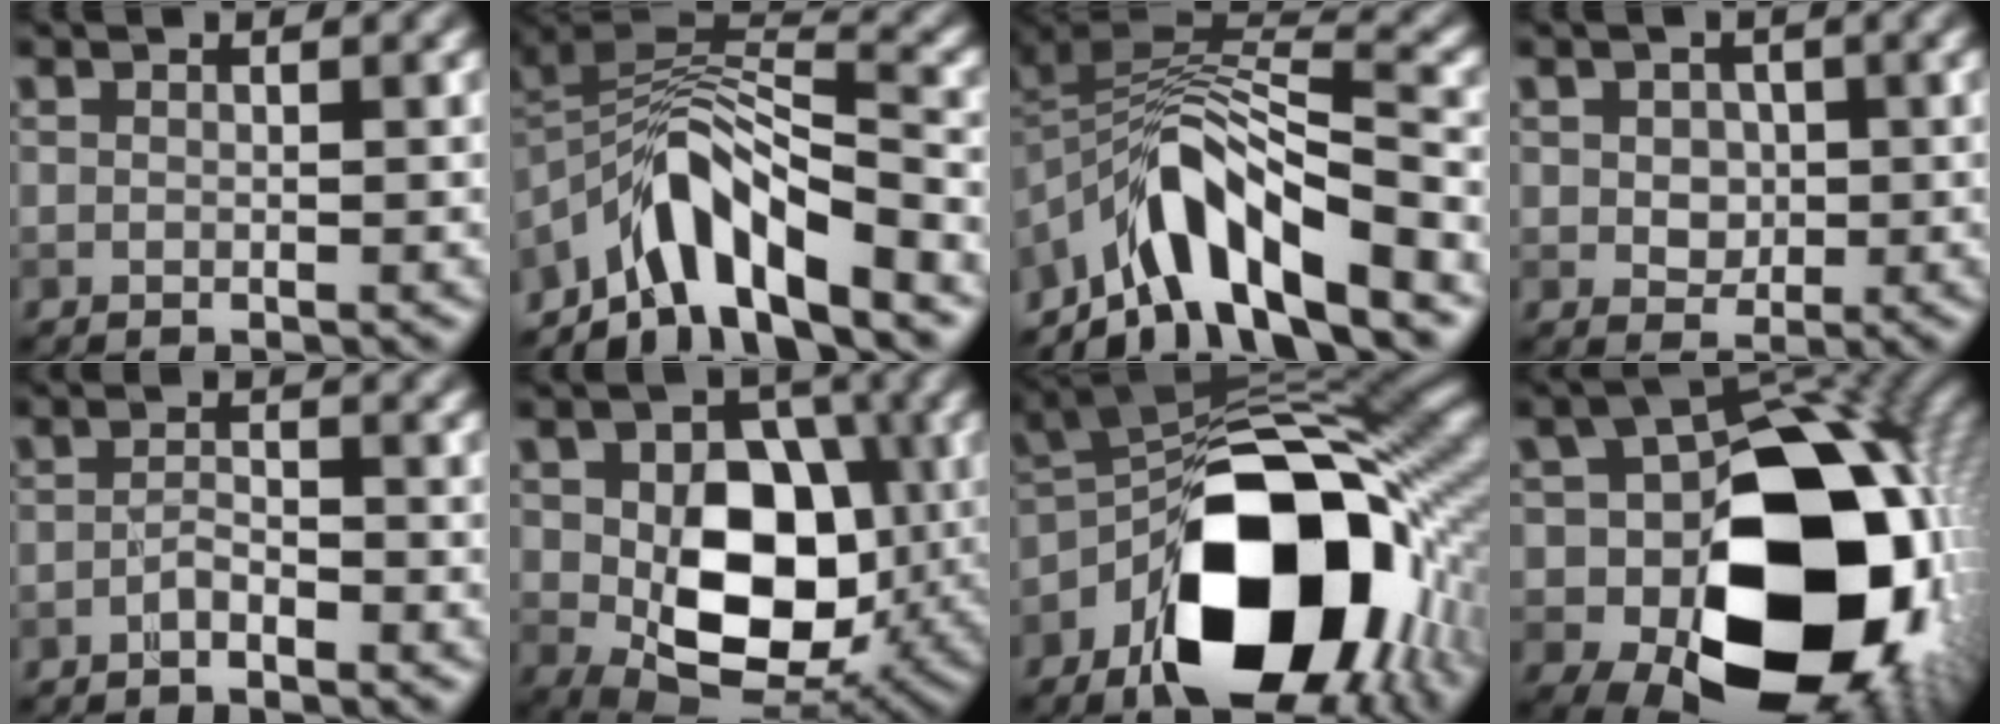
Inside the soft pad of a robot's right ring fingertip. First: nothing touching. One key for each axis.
{"total": 8.0, "fx": -5.8, "fy": 2.3, "fz": 5.1, "tx": -0.074, "ty": 0.005, "tz": -0.115}
{"total": 9.1, "fx": -6.1, "fy": 2.8, "fz": 6.3, "tx": -0.092, "ty": 0.011, "tz": -0.119}
{"total": 2.2, "fx": 0.0, "fy": 1.8, "fz": 1.2, "tx": -0.025, "ty": -0.002, "tz": -0.001}
{"total": 1.7, "fx": -1.4, "fy": 0.3, "fz": 0.9, "tx": -0.022, "ty": 0.002, "tz": -0.032}
{"total": 9.8, "fx": -0.2, "fy": 6.7, "fz": 7.2, "tx": -0.123, "ty": -0.013, "tz": -0.005}
{"total": 17.6, "fx": -7.4, "fy": 10.1, "fz": 12.3, "tx": -0.171, "ty": -0.027, "tz": -0.126}
{"total": 18.0, "fx": -3.3, "fy": 12.5, "fz": 12.6, "tx": -0.166, "ty": -0.025, "tz": -0.035}